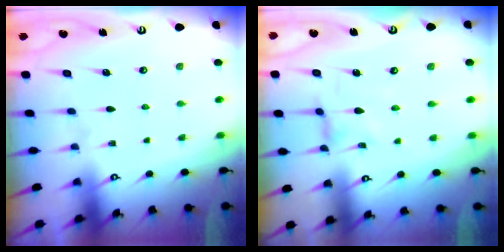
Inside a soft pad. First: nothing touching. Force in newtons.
{"total": 0.0}